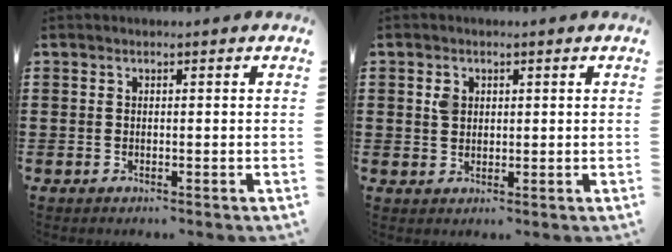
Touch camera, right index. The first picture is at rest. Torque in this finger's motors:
{"motor_torque": [0.09, -0.06, 0.06, 0.01]}